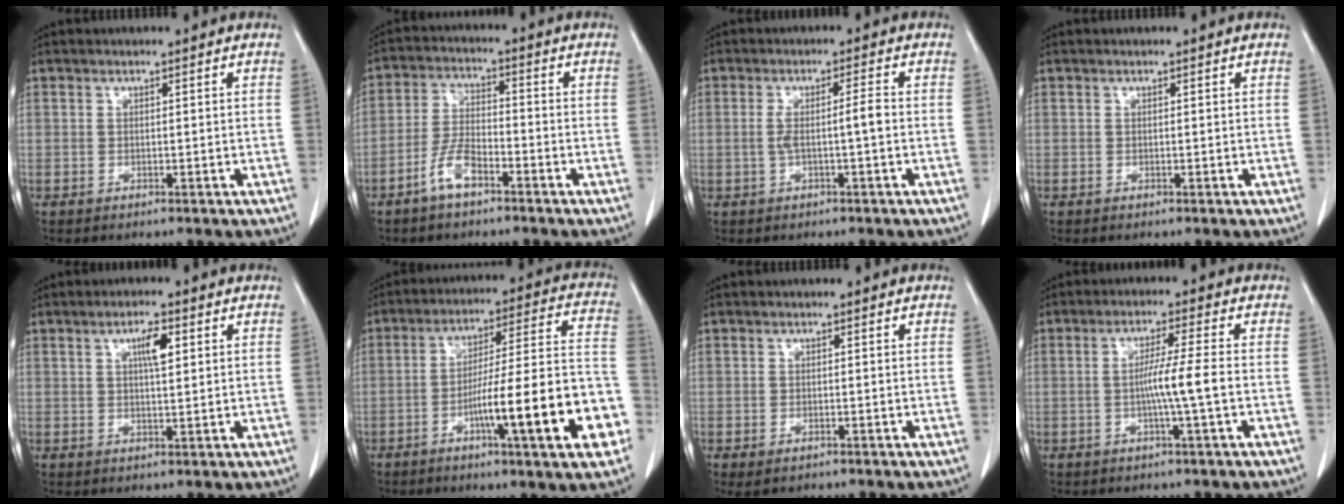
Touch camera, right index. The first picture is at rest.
{"total": 5.8, "force": [-3.6, 2.0, 4.1], "torque": [-0.089, 0.004, -0.071]}
{"total": 3.6, "force": [-0.5, -0.2, 3.5], "torque": [-0.069, 0.009, -0.004]}
{"total": 0.0}
{"total": 3.8, "force": [1.4, 0.8, 3.4], "torque": [-0.059, 0.001, 0.023]}
{"total": 19.4, "force": [-7.1, 0.9, 18.0], "torque": [-0.228, 0.014, -0.104]}
{"total": 1.8, "force": [-1.0, 0.8, 1.3], "torque": [-0.024, -0.005, -0.007]}
{"total": 5.4, "force": [-1.0, -1.1, 5.2], "torque": [-0.091, 0.001, -0.020]}